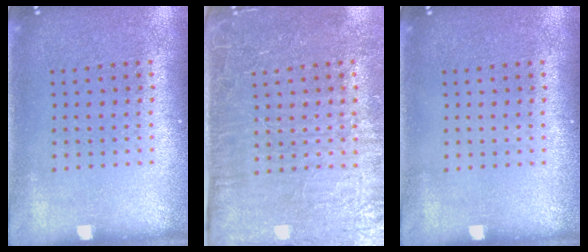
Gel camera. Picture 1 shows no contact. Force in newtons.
{"total": 4.5, "press": 4.1, "slide": 2.1}
{"total": 0.0}